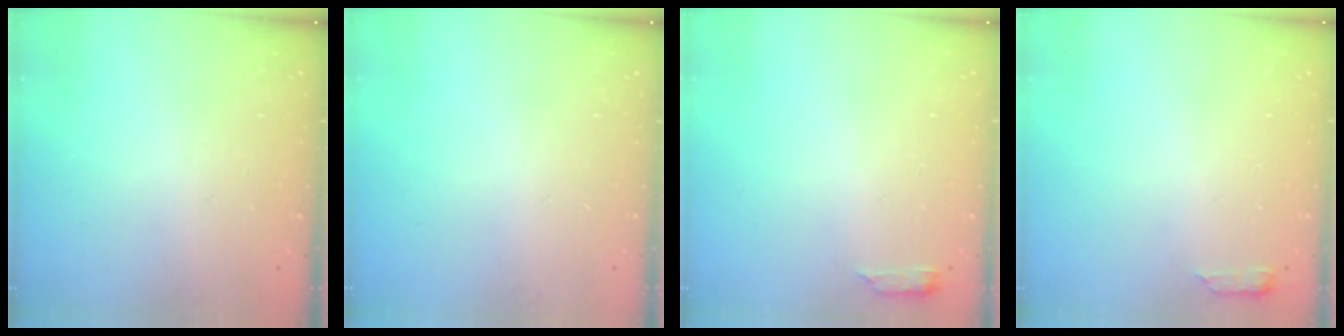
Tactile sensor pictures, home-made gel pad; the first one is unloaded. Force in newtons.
{"total": 0.0}
{"total": 2.6, "press": 2.6, "slide": 0.5}
{"total": 2.9, "press": 2.8, "slide": 0.6}